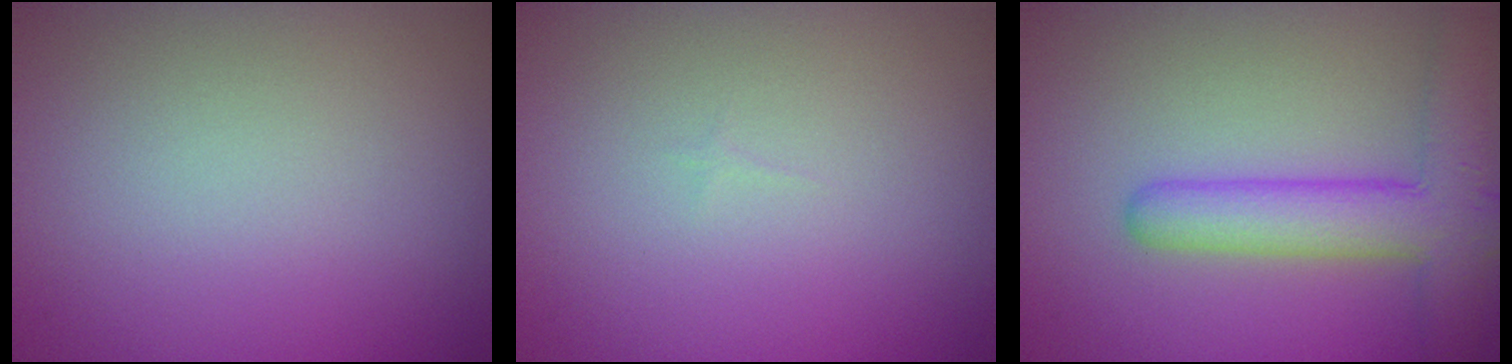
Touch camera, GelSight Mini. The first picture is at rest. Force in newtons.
{"total": 0.0}
{"total": 5.8, "press": 5.8, "slide": 0.3}